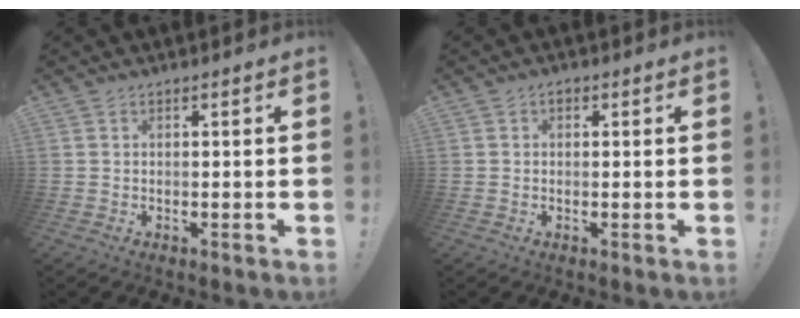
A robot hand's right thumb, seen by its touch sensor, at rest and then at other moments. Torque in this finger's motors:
{"motor_torque": [-0.13, -0.13, -0.19, 0.19, 0.00]}